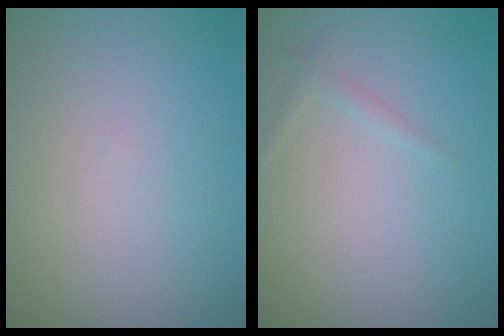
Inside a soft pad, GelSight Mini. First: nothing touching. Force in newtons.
{"total": 0.9, "press": 0.9, "slide": 0.0}